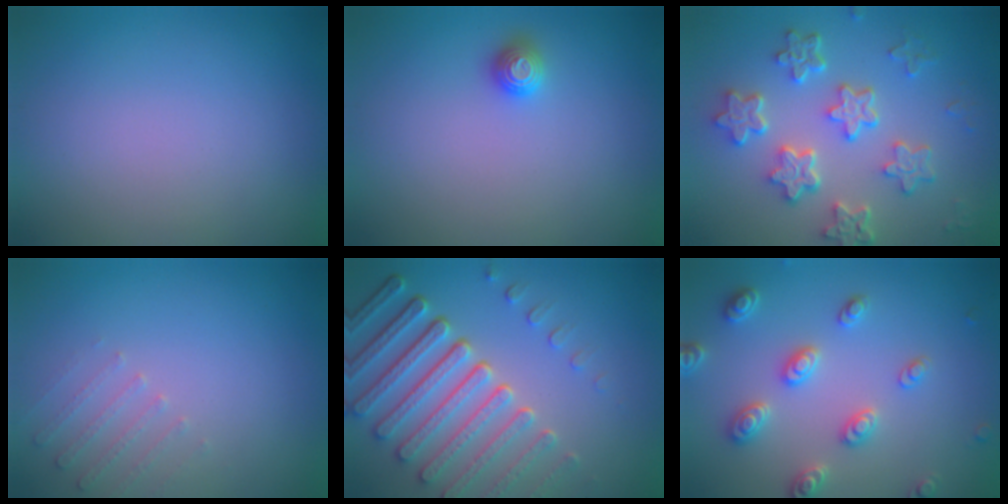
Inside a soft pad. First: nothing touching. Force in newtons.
{"total": 1.1, "press": 1.1, "slide": 0.2}
{"total": 5.8, "press": 4.6, "slide": 3.6}
{"total": 1.6, "press": 1.6, "slide": 0.4}
{"total": 7.9, "press": 5.8, "slide": 5.4}
{"total": 3.3, "press": 3.2, "slide": 0.9}